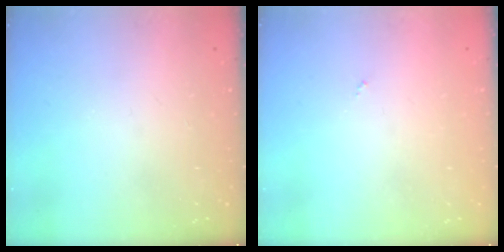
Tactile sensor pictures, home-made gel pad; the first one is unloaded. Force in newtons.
{"total": 0.0}